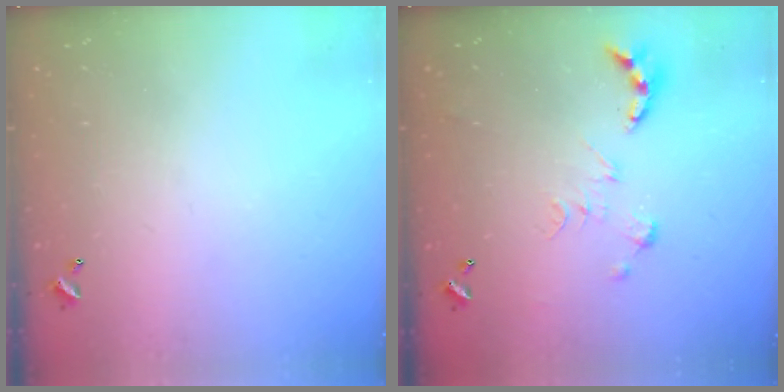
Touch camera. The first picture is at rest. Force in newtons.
{"total": 0.0}